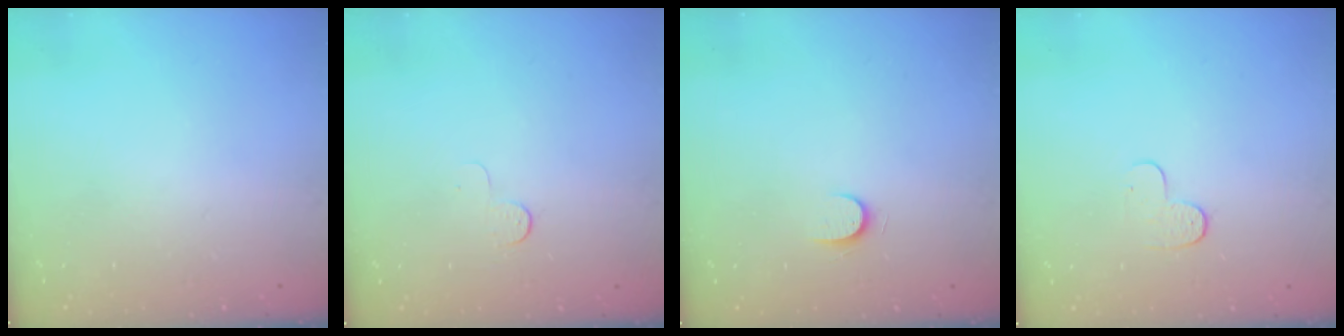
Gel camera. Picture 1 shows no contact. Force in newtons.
{"total": 3.9, "press": 3.8, "slide": 0.4}
{"total": 5.2, "press": 5.2, "slide": 0.6}
{"total": 3.9, "press": 3.8, "slide": 0.4}